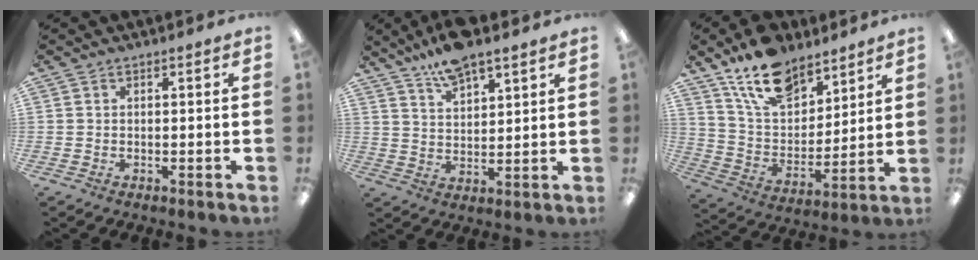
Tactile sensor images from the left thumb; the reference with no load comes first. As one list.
[{"total": 9.4, "force": [7.9, 2.6, 4.4], "torque": [-0.081, -0.038, 0.143]}, {"total": 16.5, "force": [12.1, 8.6, 7.3], "torque": [-0.135, -0.061, 0.223]}]